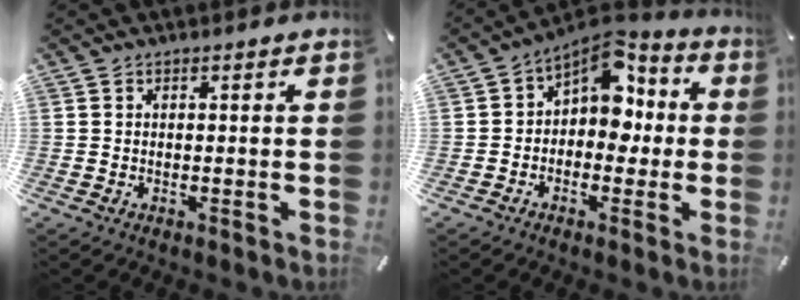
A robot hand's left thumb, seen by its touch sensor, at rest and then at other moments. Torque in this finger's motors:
{"motor_torque": [0.01, 0.90, 0.77, 0.51, 0.08]}